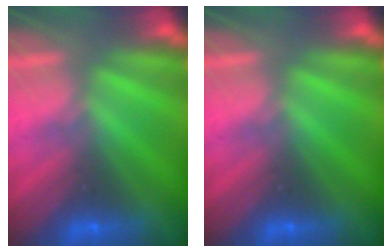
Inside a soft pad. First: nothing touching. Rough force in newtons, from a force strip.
{"total": 0.0}